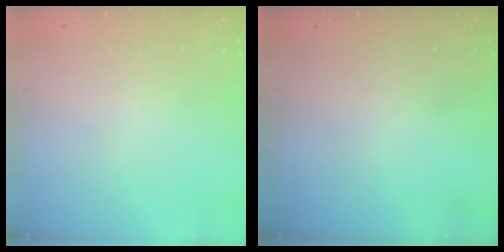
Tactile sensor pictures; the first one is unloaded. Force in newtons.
{"total": 0.0}